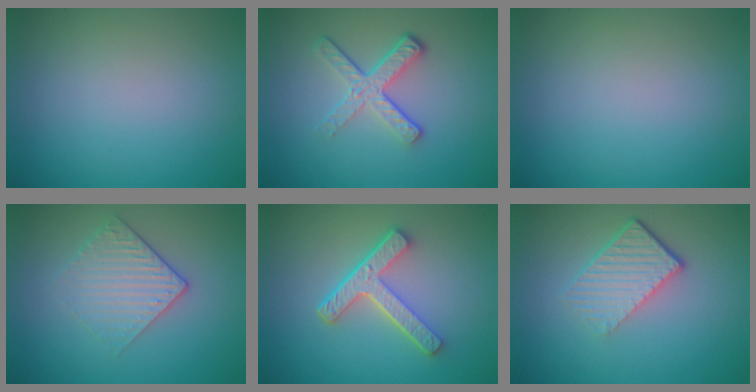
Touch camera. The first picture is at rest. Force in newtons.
{"total": 4.1, "press": 2.7, "slide": 3.0}
{"total": 0.0}
{"total": 3.0, "press": 2.6, "slide": 1.4}
{"total": 4.8, "press": 3.7, "slide": 3.2}
{"total": 4.3, "press": 2.9, "slide": 3.1}